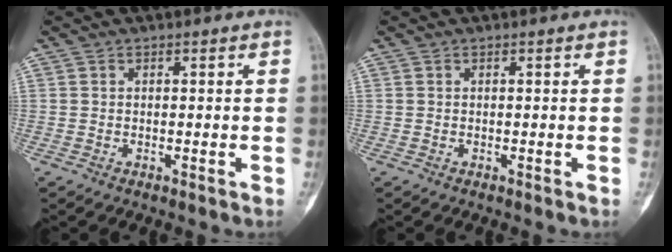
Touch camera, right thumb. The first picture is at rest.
{"total": 0.0}